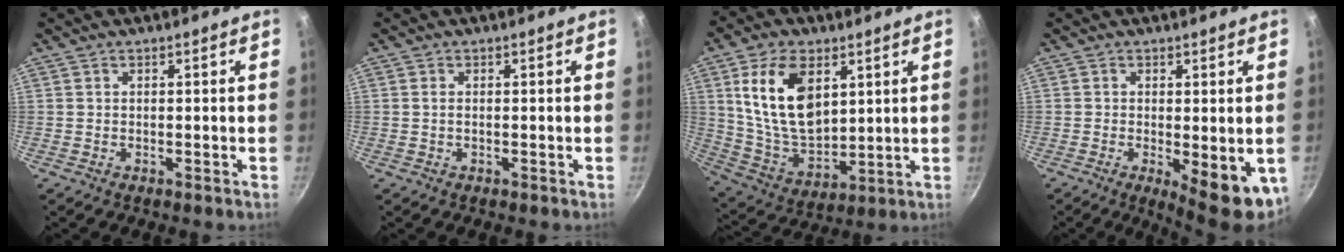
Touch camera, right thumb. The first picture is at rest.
{"total": 0.6, "force": [0.1, 0.2, 0.5], "torque": [-0.011, -0.001, 0.002]}
{"total": 17.1, "force": [5.8, 9.7, 12.8], "torque": [-0.217, -0.026, 0.122]}
{"total": 10.8, "force": [-3.5, 3.9, 9.5], "torque": [-0.118, -0.020, -0.040]}